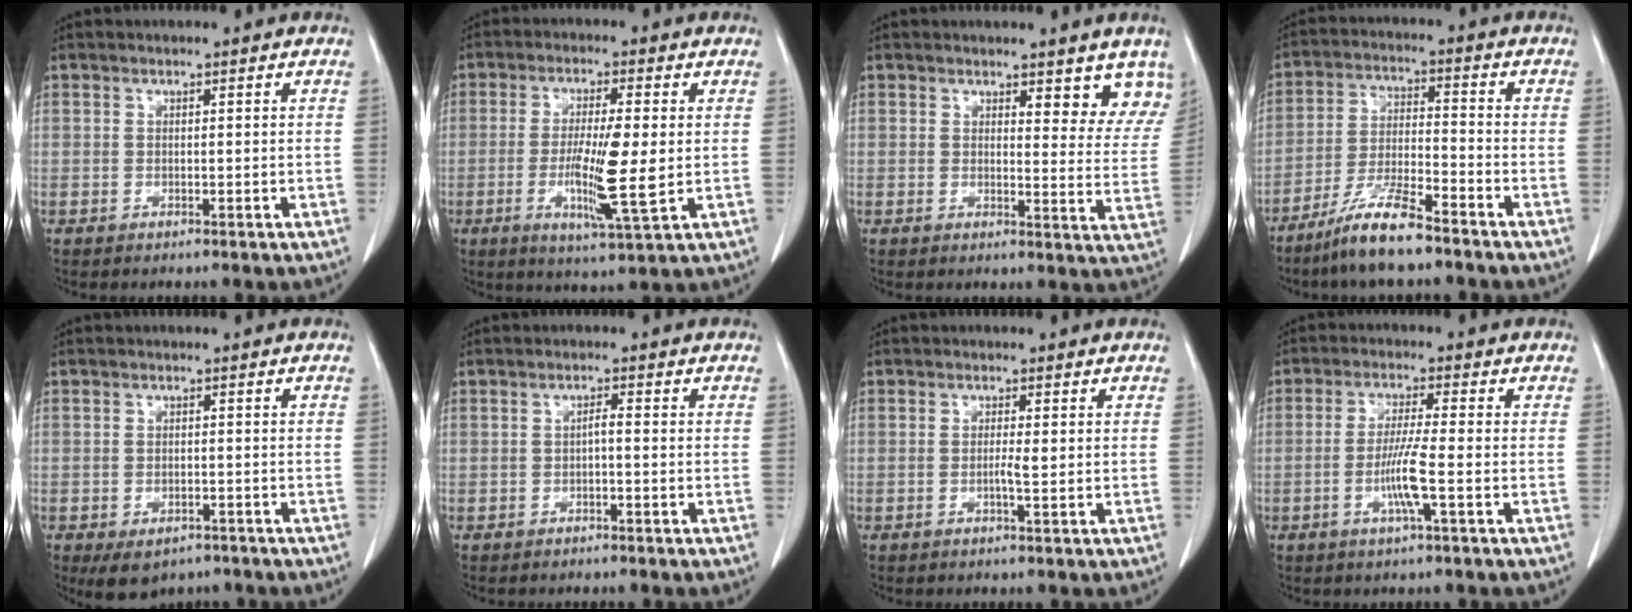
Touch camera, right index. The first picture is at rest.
{"total": 10.0, "force": [-1.3, 0.5, 9.9], "torque": [-0.177, -0.017, -0.025]}
{"total": 7.6, "force": [6.2, 2.4, 3.6], "torque": [-0.017, -0.028, 0.055]}
{"total": 9.3, "force": [-7.2, 0.8, 5.9], "torque": [-0.121, -0.021, -0.138]}
{"total": 5.8, "force": [-4.0, 3.4, 2.6], "torque": [-0.036, -0.002, -0.048]}
{"total": 1.2, "force": [-0.4, 0.2, 1.2], "torque": [-0.019, 0.003, -0.007]}
{"total": 1.8, "force": [-0.2, 0.0, 1.8], "torque": [-0.036, -0.002, -0.003]}
{"total": 6.0, "force": [-1.8, -0.4, 5.7], "torque": [-0.110, -0.007, -0.036]}